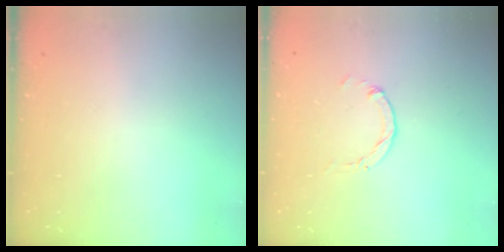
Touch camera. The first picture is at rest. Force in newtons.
{"total": 1.5, "press": 1.5, "slide": 0.2}